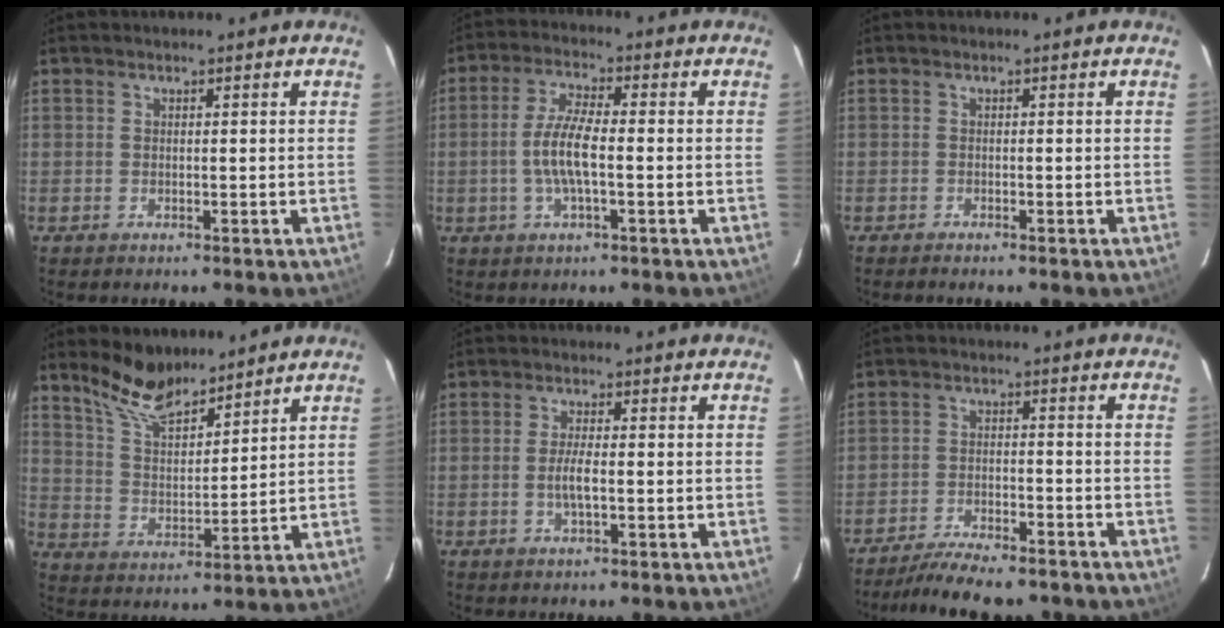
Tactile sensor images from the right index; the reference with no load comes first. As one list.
[{"total": 7.1, "force": [-1.3, 1.6, 6.8], "torque": [-0.137, 0.002, -0.027]}, {"total": 1.2, "force": [-1.1, 0.3, 0.4], "torque": [-0.018, -0.002, -0.019]}, {"total": 9.8, "force": [8.3, 3.1, 4.2], "torque": [-0.079, 0.002, 0.161]}, {"total": 3.2, "force": [-0.8, 0.6, 3.1], "torque": [-0.059, -0.004, -0.013]}, {"total": 13.3, "force": [-11.5, 3.5, 5.8], "torque": [-0.122, -0.007, -0.171]}]